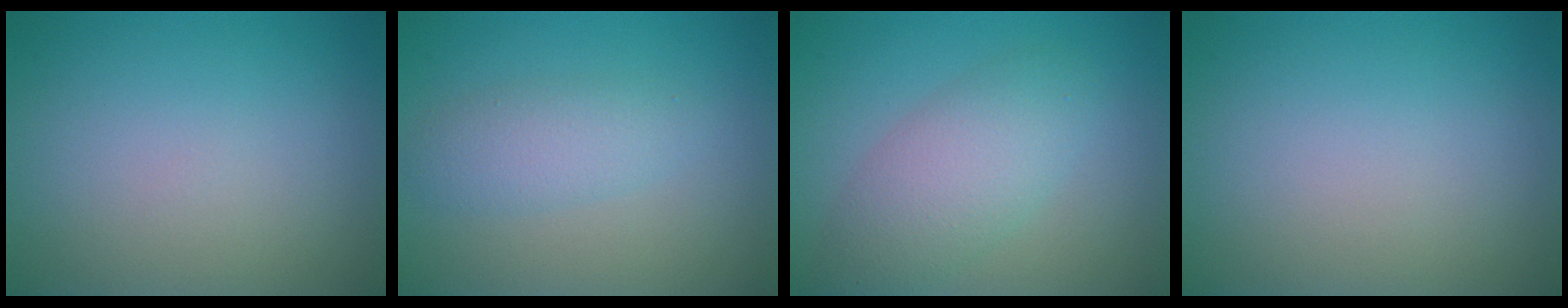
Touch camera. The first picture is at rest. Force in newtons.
{"total": 2.6, "press": 2.6, "slide": 0.1}
{"total": 4.5, "press": 4.5, "slide": 0.4}
{"total": 0.0}